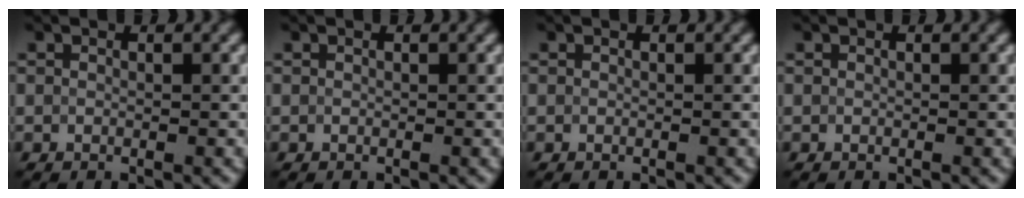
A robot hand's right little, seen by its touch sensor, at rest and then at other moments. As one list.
[{"total": 0.0}, {"total": 0.0}, {"total": 0.0}]